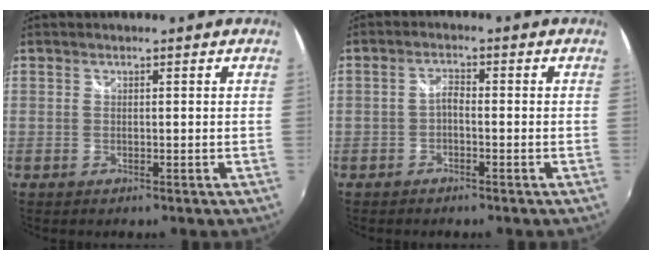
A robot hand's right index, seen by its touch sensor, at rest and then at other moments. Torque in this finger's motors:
{"motor_torque": [0.38, -0.25, 0.23, 0.04]}